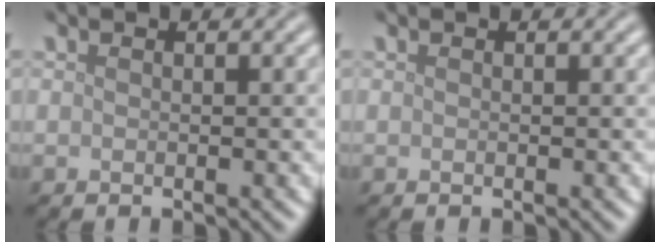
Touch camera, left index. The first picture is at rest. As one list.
[{"total": 0.0}]